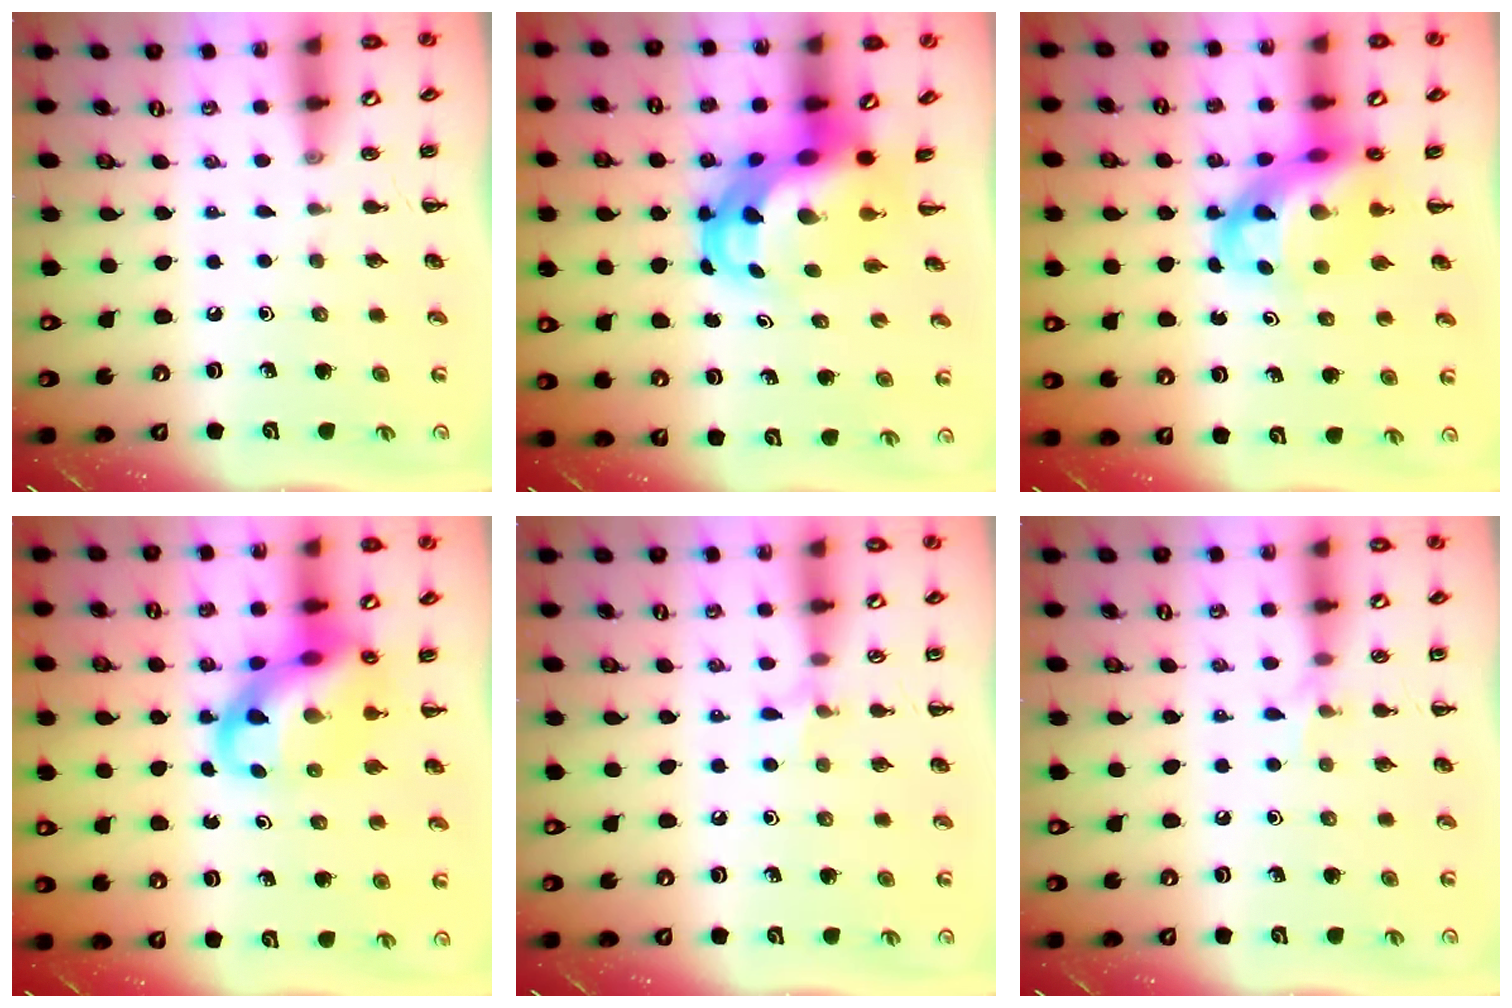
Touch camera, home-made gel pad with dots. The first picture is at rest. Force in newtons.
{"total": 9.1, "press": 8.8, "slide": 2.4}
{"total": 10.9, "press": 10.6, "slide": 2.8}
{"total": 14.7, "press": 14.2, "slide": 3.7}
{"total": 5.6, "press": 5.4, "slide": 1.5}
{"total": 5.1, "press": 5.0, "slide": 1.1}